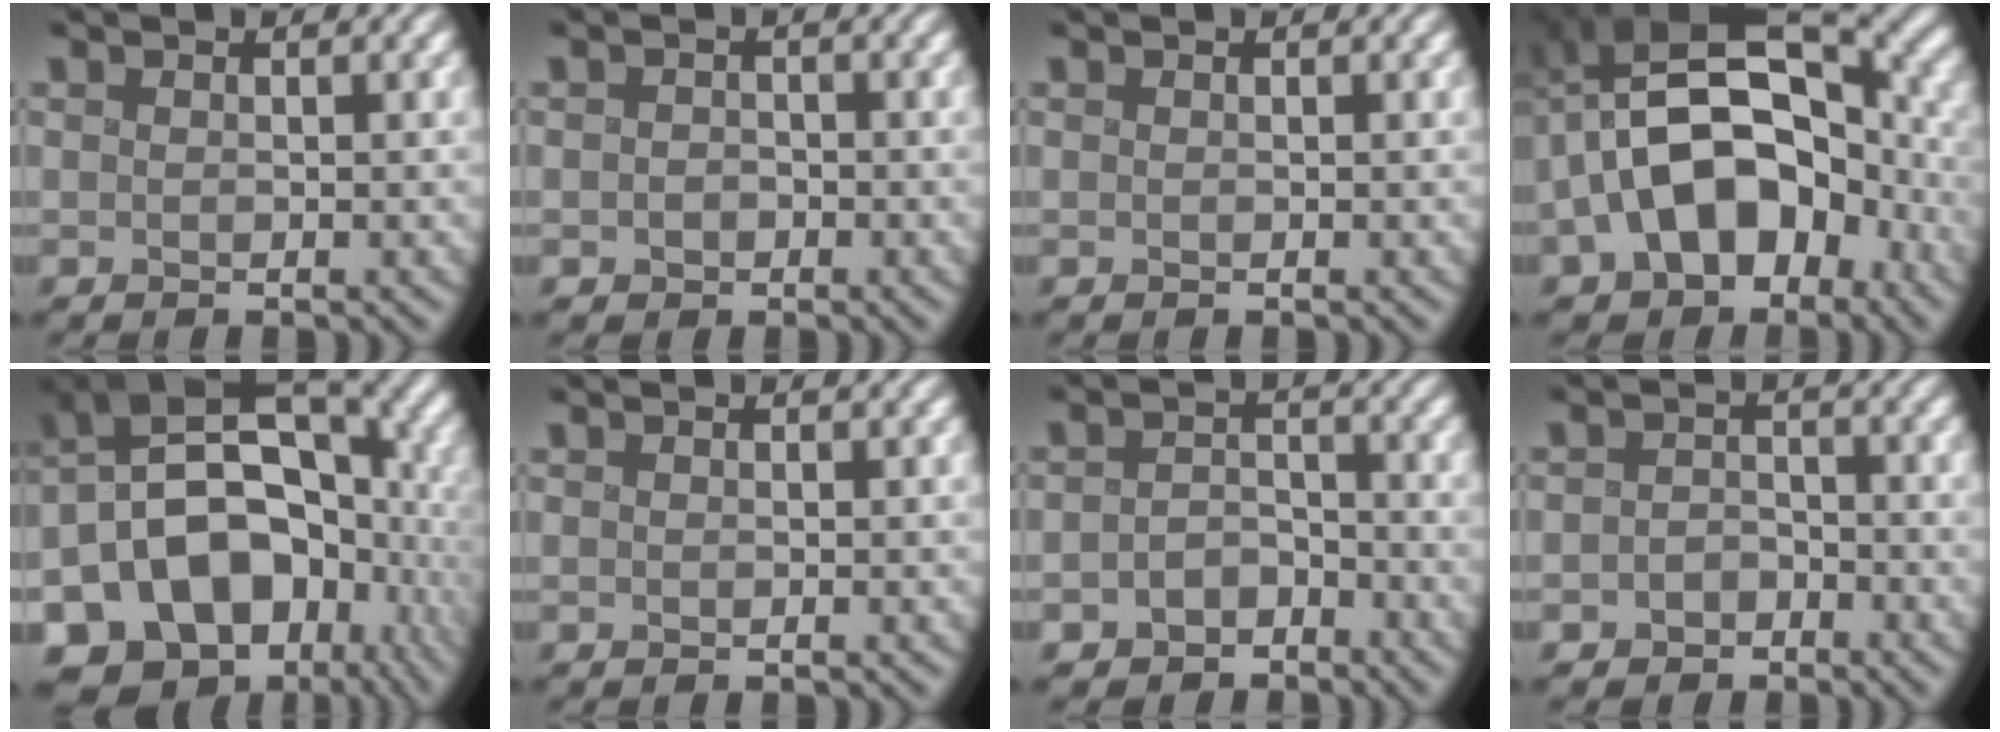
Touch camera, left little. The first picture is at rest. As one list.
[{"total": 1.3, "force": [-0.8, 1.0, 0.1], "torque": [0.002, -0.003, -0.014]}, {"total": 0.0}, {"total": 15.4, "force": [-2.7, 10.0, 11.5], "torque": [-0.180, 0.006, -0.039]}, {"total": 18.2, "force": [-5.5, 12.3, 12.2], "torque": [-0.200, 0.006, -0.071]}, {"total": 0.0}, {"total": 3.1, "force": [-2.5, 1.7, 0.5], "torque": [0.003, 0.000, -0.051]}, {"total": 2.2, "force": [-1.7, 1.3, 0.4], "torque": [0.007, -0.003, -0.035]}]